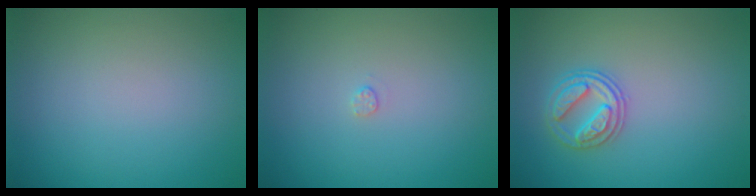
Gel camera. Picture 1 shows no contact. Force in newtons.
{"total": 0.5, "press": 0.5, "slide": 0.2}
{"total": 2.7, "press": 2.6, "slide": 0.3}